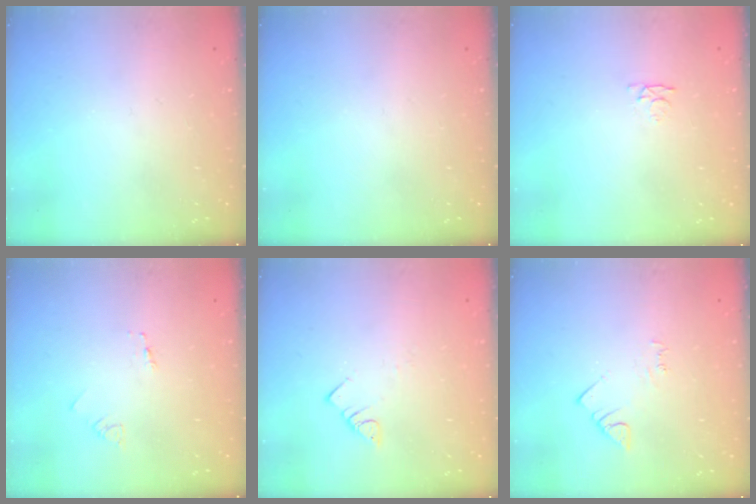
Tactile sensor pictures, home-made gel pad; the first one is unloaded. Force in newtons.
{"total": 0.0}
{"total": 3.3, "press": 3.3, "slide": 0.5}
{"total": 1.7, "press": 1.7, "slide": 0.2}
{"total": 3.2, "press": 3.2, "slide": 0.1}
{"total": 2.9, "press": 2.9, "slide": 0.5}